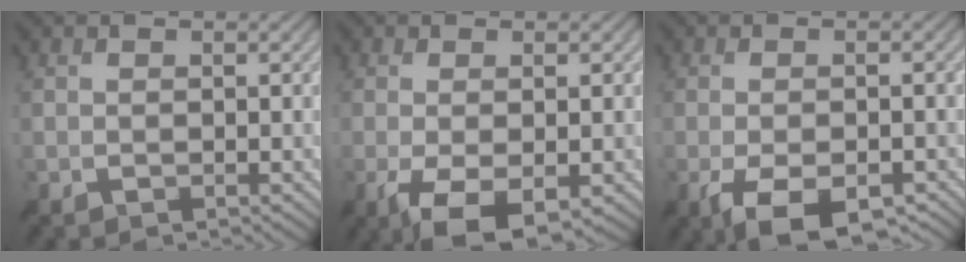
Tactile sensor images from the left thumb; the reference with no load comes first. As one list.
[{"total": 6.9, "force": [-2.8, 2.1, 6.0], "torque": [-0.118, -0.008, -0.044]}, {"total": 7.9, "force": [-4.2, 2.7, 6.1], "torque": [-0.117, -0.010, -0.064]}]